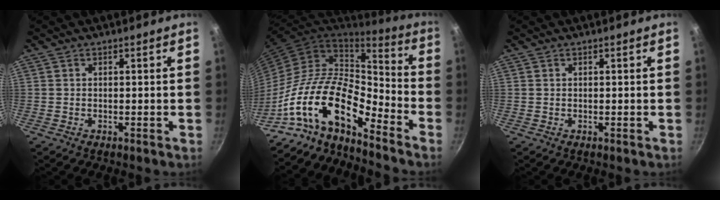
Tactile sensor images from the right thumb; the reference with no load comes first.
{"total": 17.8, "force": [-11.3, 6.9, 11.9], "torque": [-0.182, 0.060, -0.233]}
{"total": 0.0}